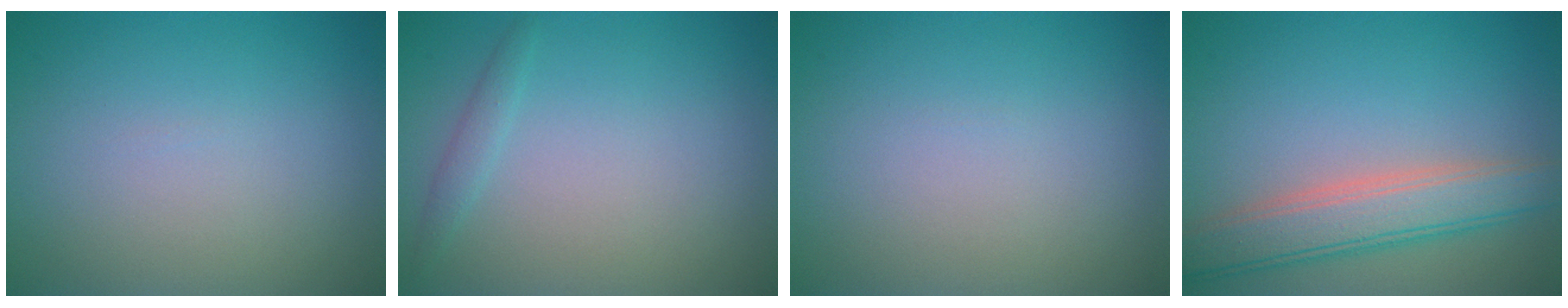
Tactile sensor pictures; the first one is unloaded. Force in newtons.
{"total": 1.0, "press": 1.0, "slide": 0.1}
{"total": 0.0}
{"total": 5.3, "press": 5.3, "slide": 0.3}